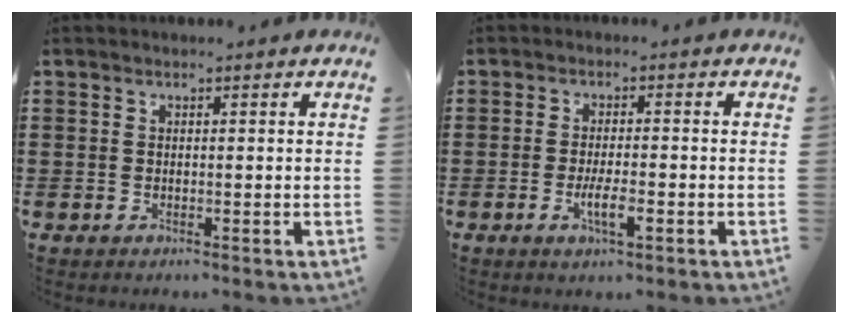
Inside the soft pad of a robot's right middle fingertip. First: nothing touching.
{"total": 3.6, "force": [-1.3, 0.6, 3.3], "torque": [-0.062, -0.002, -0.026]}